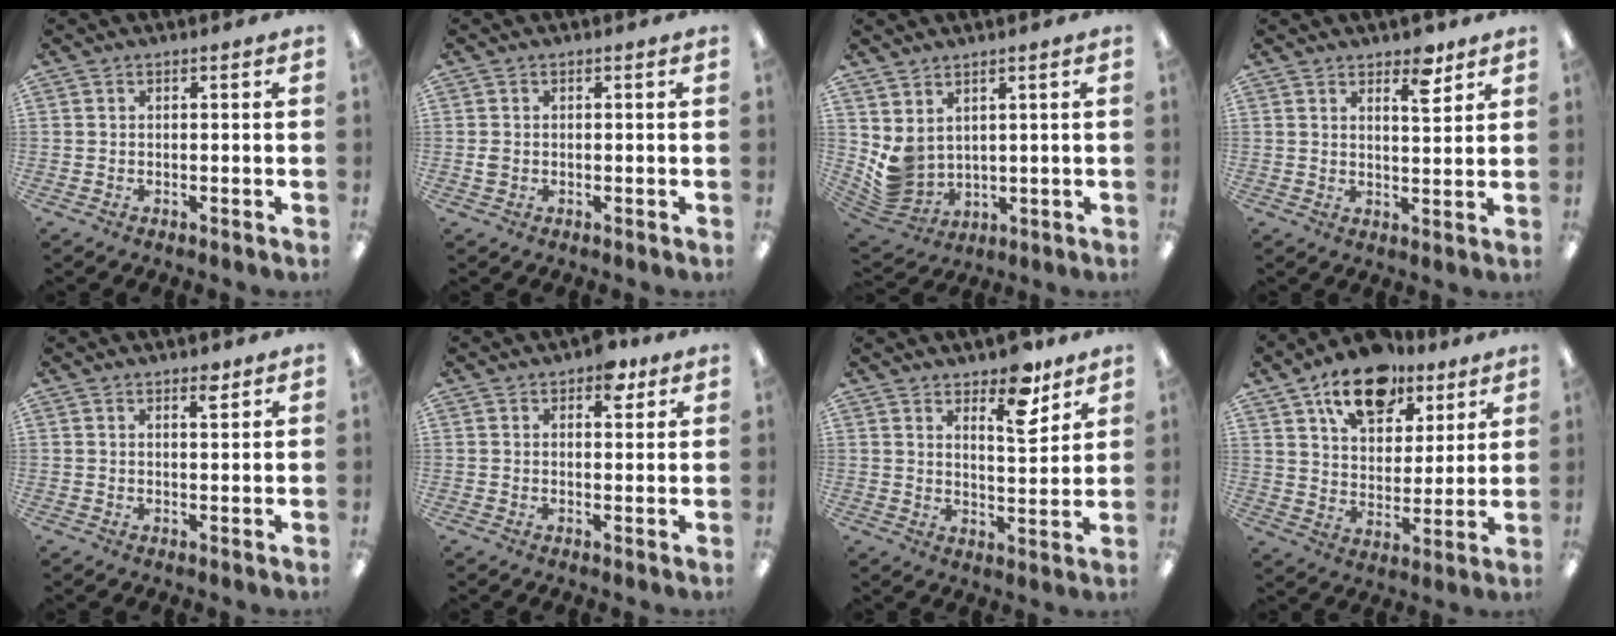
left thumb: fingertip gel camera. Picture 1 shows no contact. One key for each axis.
{"total": 1.5, "fx": 0.0, "fy": 1.2, "fz": 0.9, "tx": -0.011, "ty": 0.001, "tz": -0.003}
{"total": 5.8, "fx": 2.6, "fy": 4.5, "fz": 2.5, "tx": -0.080, "ty": -0.024, "tz": 0.053}
{"total": 6.4, "fx": 4.7, "fy": 2.4, "fz": 3.6, "tx": -0.024, "ty": -0.033, "tz": 0.073}
{"total": 2.7, "fx": 2.1, "fy": 0.7, "fz": 1.4, "tx": -0.016, "ty": -0.006, "tz": 0.035}
{"total": 5.1, "fx": 3.1, "fy": 2.7, "fz": 3.1, "tx": -0.027, "ty": -0.009, "tz": 0.048}
{"total": 10.8, "fx": 7.8, "fy": 4.3, "fz": 6.0, "tx": -0.060, "ty": -0.053, "tz": 0.129}
{"total": 15.4, "fx": 10.4, "fy": 8.6, "fz": 7.4, "tx": -0.107, "ty": -0.053, "tz": 0.184}